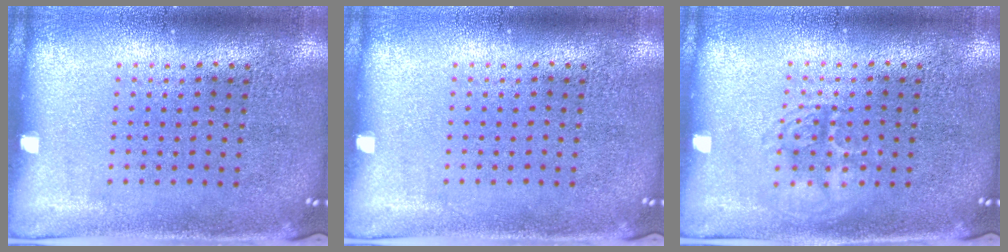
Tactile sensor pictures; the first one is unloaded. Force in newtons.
{"total": 0.0}
{"total": 1.9, "press": 1.9, "slide": 0.3}